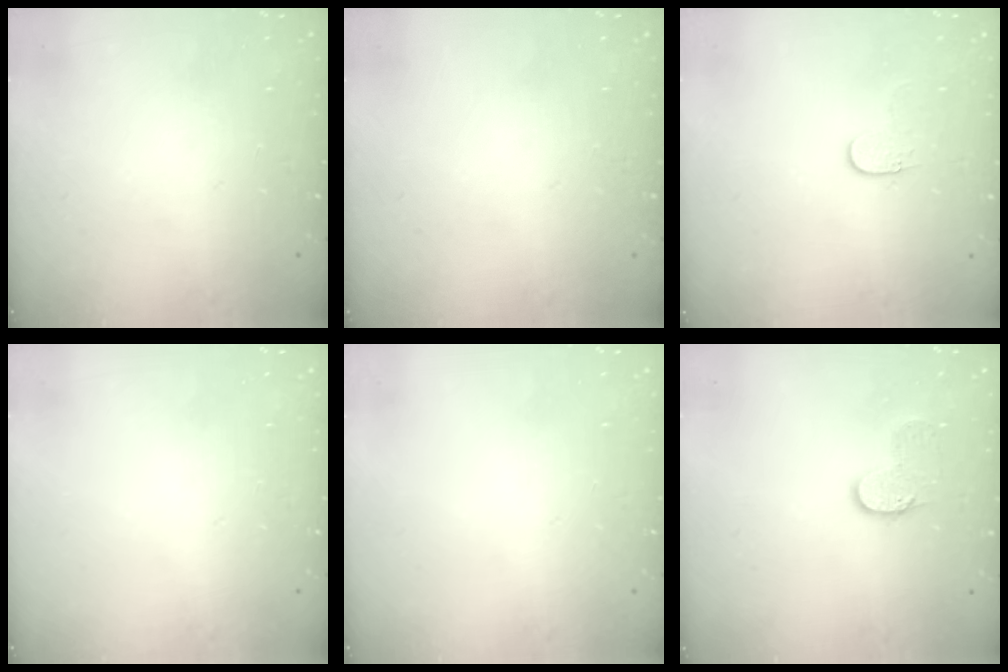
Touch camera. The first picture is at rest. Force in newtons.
{"total": 0.0}
{"total": 3.9, "press": 3.9, "slide": 0.4}
{"total": 0.0}
{"total": 0.0}
{"total": 6.8, "press": 6.8, "slide": 0.3}